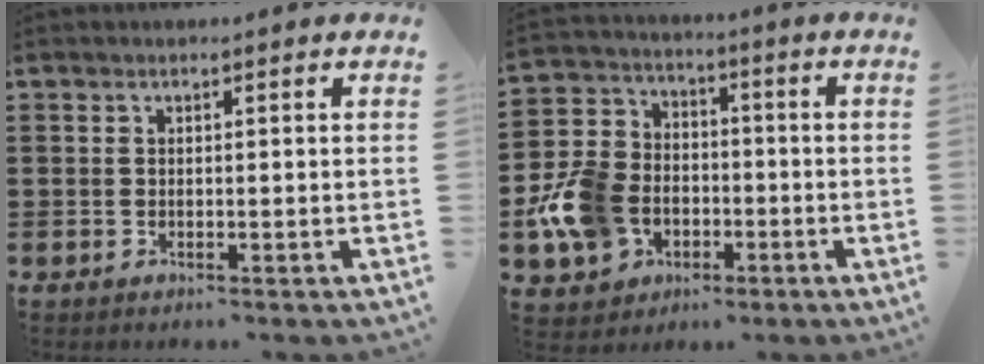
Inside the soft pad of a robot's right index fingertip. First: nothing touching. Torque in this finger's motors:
{"motor_torque": [1.87, 0.27, 1.05, 0.21]}